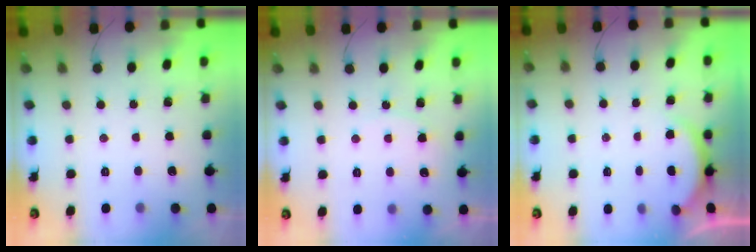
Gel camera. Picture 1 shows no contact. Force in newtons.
{"total": 2.8, "press": 2.8, "slide": 0.4}
{"total": 1.6, "press": 1.5, "slide": 0.6}